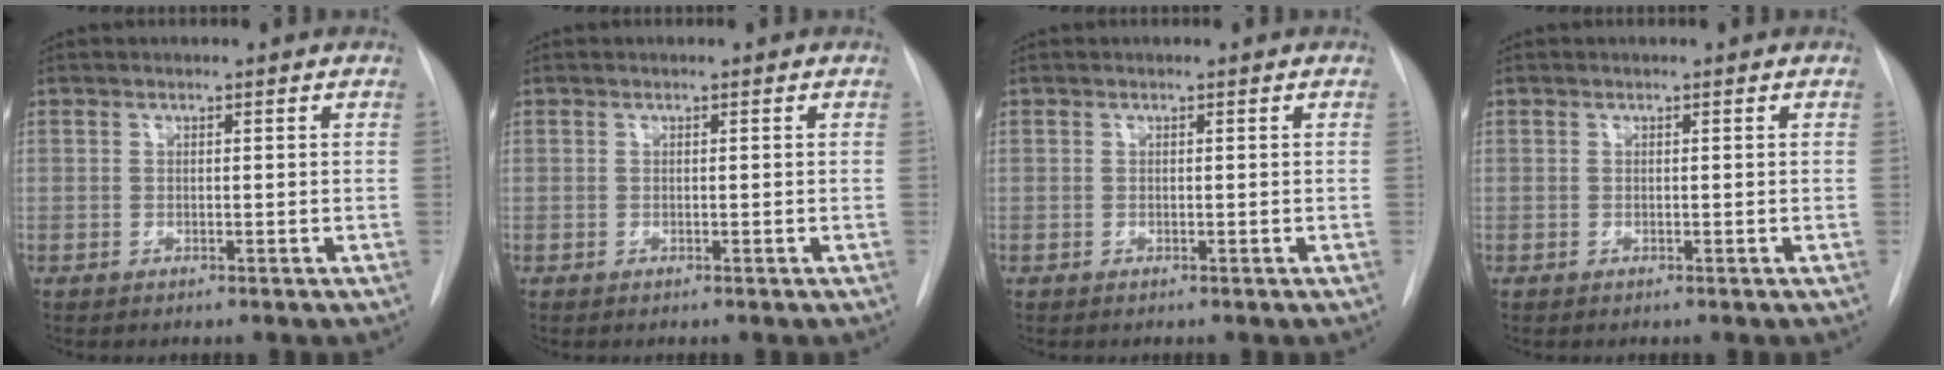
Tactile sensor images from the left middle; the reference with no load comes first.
{"total": 0.0}
{"total": 0.0}
{"total": 0.0}